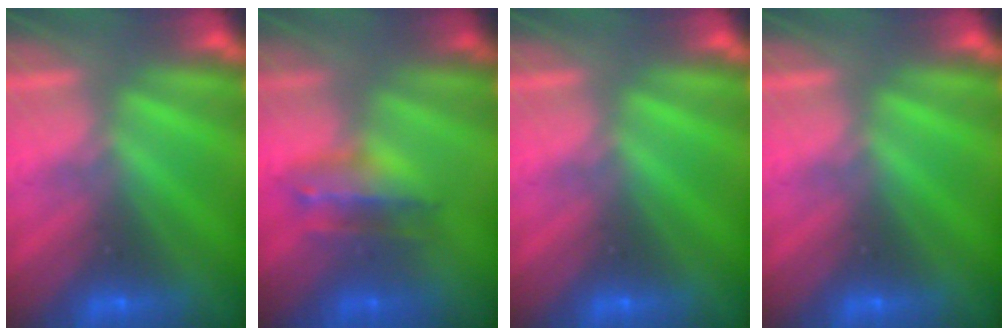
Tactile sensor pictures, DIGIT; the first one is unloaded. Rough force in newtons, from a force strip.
{"total": 2.7}
{"total": 0.0}
{"total": 0.0}